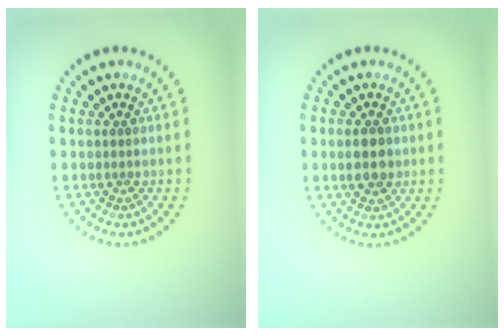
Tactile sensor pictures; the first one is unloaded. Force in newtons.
{"total": 2.6, "press": 2.6, "slide": 0.1}